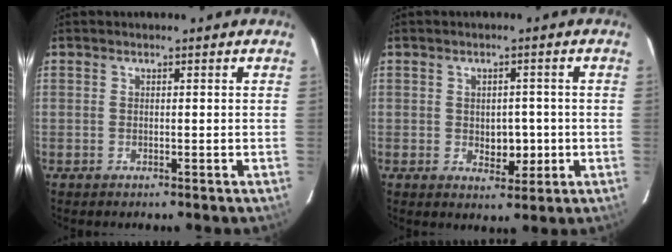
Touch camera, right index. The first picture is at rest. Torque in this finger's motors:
{"motor_torque": [0.08, -0.06, 0.04, 0.03]}